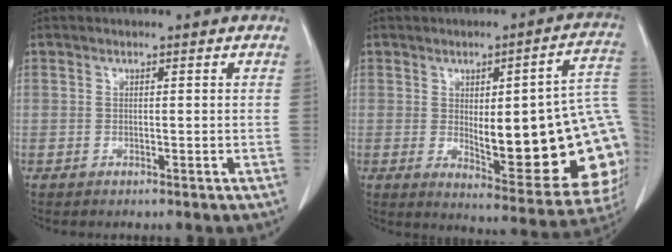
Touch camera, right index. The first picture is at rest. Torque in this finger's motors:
{"motor_torque": [2.14, 0.00, 0.49, 0.10]}